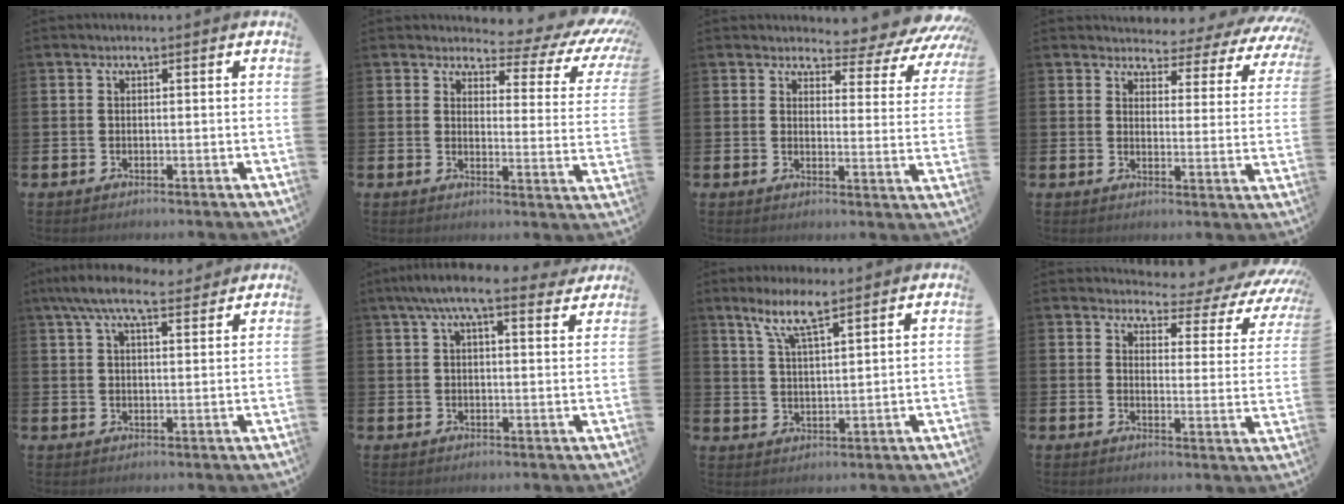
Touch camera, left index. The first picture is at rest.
{"total": 4.1, "force": [3.0, 2.2, 1.9], "torque": [-0.027, -0.034, 0.037]}
{"total": 4.7, "force": [4.1, 1.8, 1.4], "torque": [-0.022, -0.046, 0.060]}
{"total": 3.3, "force": [2.9, 1.4, 0.4], "torque": [-0.016, -0.037, 0.041]}
{"total": 7.0, "force": [5.9, 1.8, 3.4], "torque": [-0.071, -0.018, 0.105]}
{"total": 6.4, "force": [5.1, 1.1, 3.6], "torque": [-0.065, -0.019, 0.087]}
{"total": 6.5, "force": [5.2, 0.9, 3.8], "torque": [-0.087, -0.013, 0.090]}
{"total": 3.8, "force": [3.0, 1.8, 1.4], "torque": [-0.031, -0.035, 0.041]}